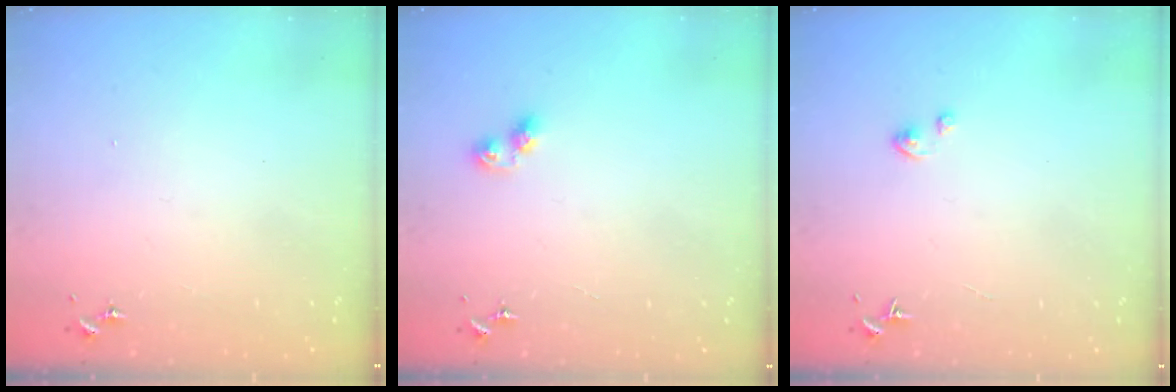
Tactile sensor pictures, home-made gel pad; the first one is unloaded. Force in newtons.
{"total": 5.7, "press": 5.7, "slide": 0.5}
{"total": 0.9, "press": 0.8, "slide": 0.2}